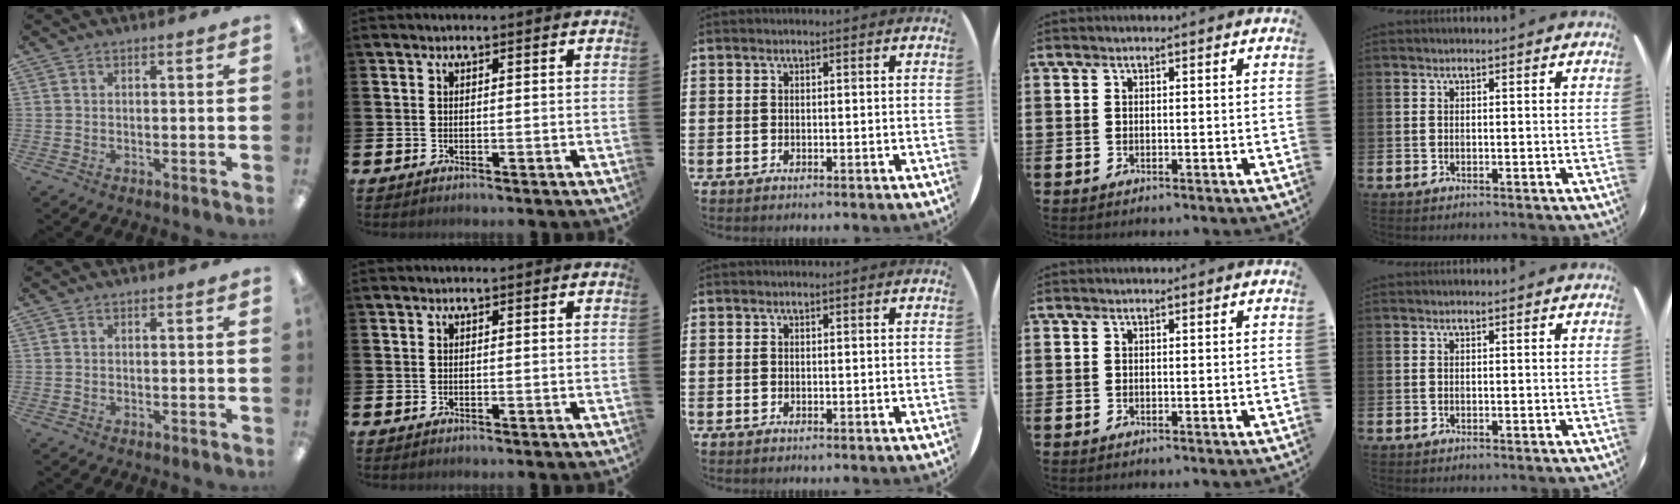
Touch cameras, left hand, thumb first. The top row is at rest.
{}